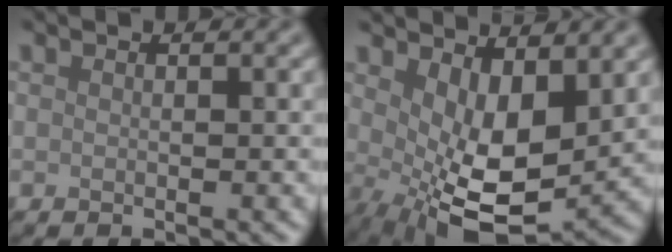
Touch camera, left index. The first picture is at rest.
{"total": 7.7, "force": [1.0, 3.8, 6.6], "torque": [-0.128, -0.027, 0.030]}